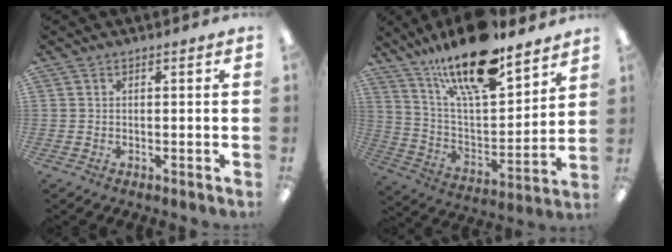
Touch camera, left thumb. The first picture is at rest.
{"total": 20.8, "force": [15.6, 6.3, 12.2], "torque": [-0.212, -0.095, 0.264]}